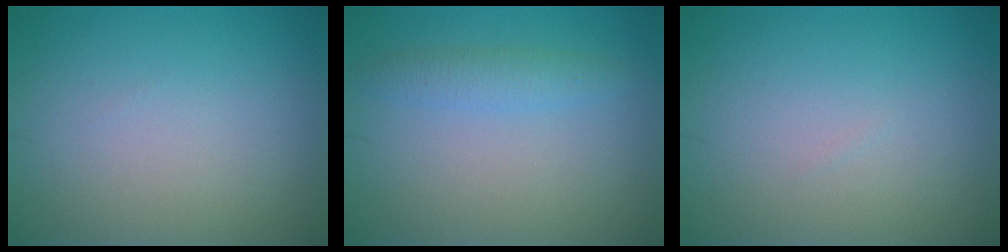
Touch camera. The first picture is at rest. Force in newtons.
{"total": 2.0, "press": 2.0, "slide": 0.1}
{"total": 0.0}